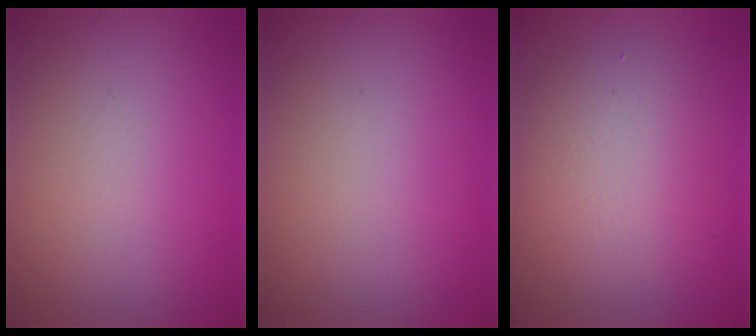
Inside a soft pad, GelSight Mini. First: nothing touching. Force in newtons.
{"total": 0.0}
{"total": 4.6, "press": 4.6, "slide": 0.4}